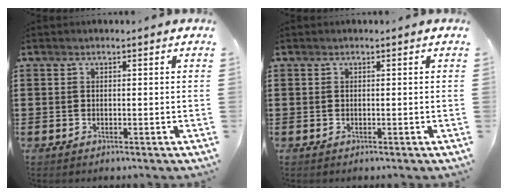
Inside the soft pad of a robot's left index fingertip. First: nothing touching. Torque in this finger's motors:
{"motor_torque": [-0.01, -0.01, 0.03, 0.00]}